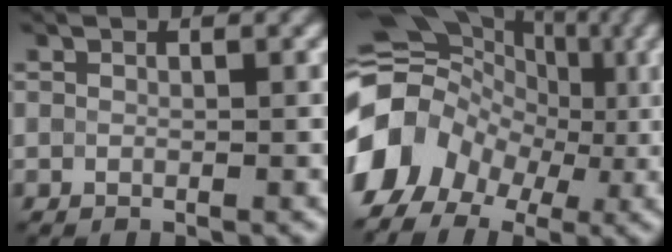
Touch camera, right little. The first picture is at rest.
{"total": 11.0, "force": [-1.8, 8.8, 6.4], "torque": [-0.126, 0.006, -0.042]}